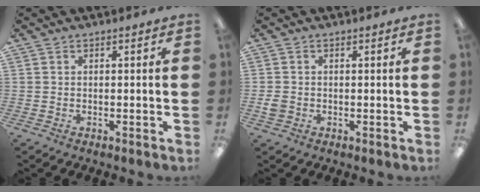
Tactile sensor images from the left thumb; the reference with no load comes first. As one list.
[{"total": 2.1, "force": [-0.2, 1.8, 0.9], "torque": [-0.006, 0.001, -0.007]}]